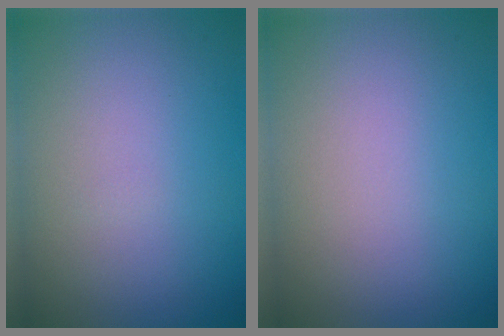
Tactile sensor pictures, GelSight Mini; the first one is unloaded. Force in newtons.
{"total": 0.0}